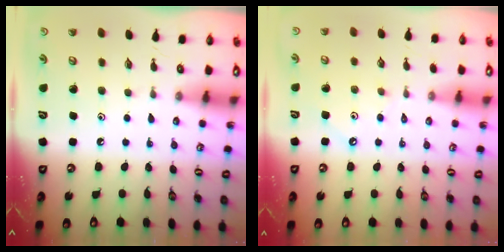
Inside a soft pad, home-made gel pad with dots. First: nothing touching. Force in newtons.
{"total": 1.0, "press": 0.9, "slide": 0.3}